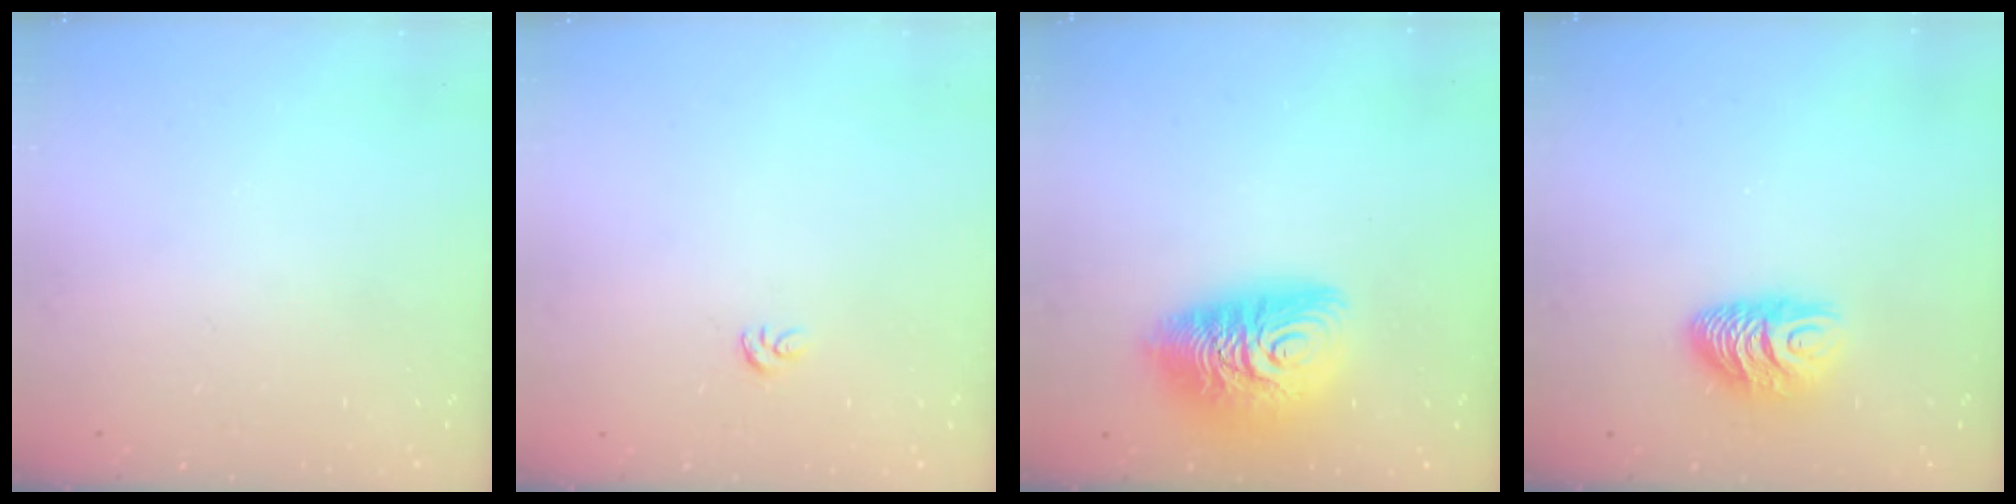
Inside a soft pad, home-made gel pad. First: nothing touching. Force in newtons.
{"total": 3.1, "press": 3.1, "slide": 0.2}
{"total": 14.7, "press": 14.6, "slide": 1.3}
{"total": 9.5, "press": 9.4, "slide": 0.9}